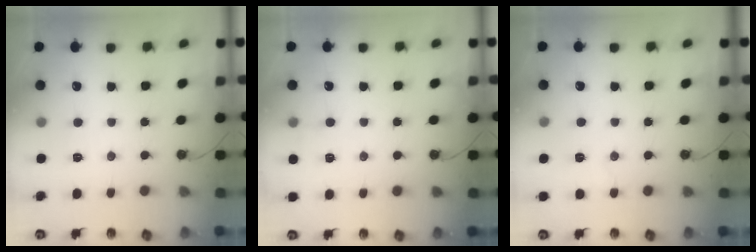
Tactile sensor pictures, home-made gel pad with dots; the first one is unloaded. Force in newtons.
{"total": 3.1, "press": 3.1, "slide": 0.4}
{"total": 4.0, "press": 3.9, "slide": 0.6}